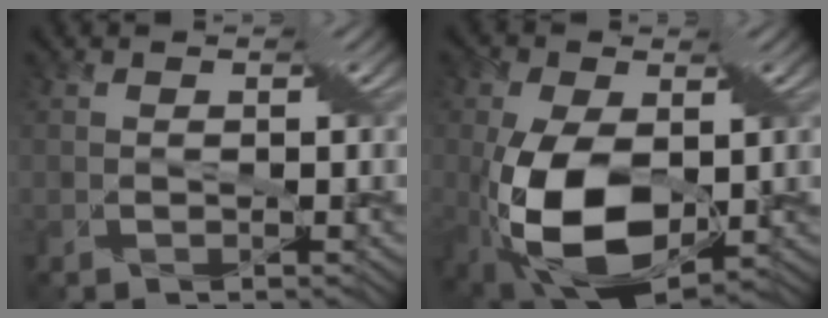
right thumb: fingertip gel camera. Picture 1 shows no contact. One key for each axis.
{"total": 13.4, "fx": -2.2, "fy": 7.6, "fz": 10.9, "tx": -0.228, "ty": -0.027, "tz": -0.034}